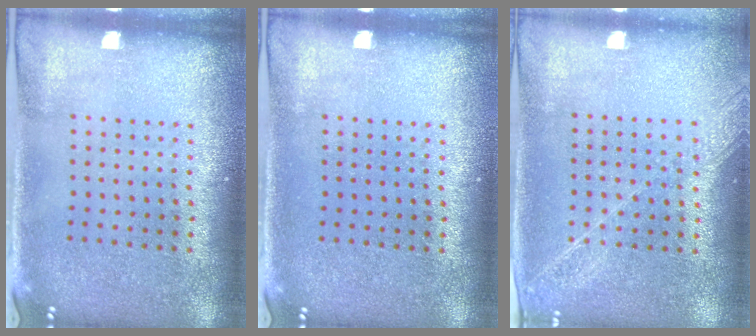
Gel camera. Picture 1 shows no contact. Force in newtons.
{"total": 0.0}
{"total": 1.3, "press": 1.3, "slide": 0.4}